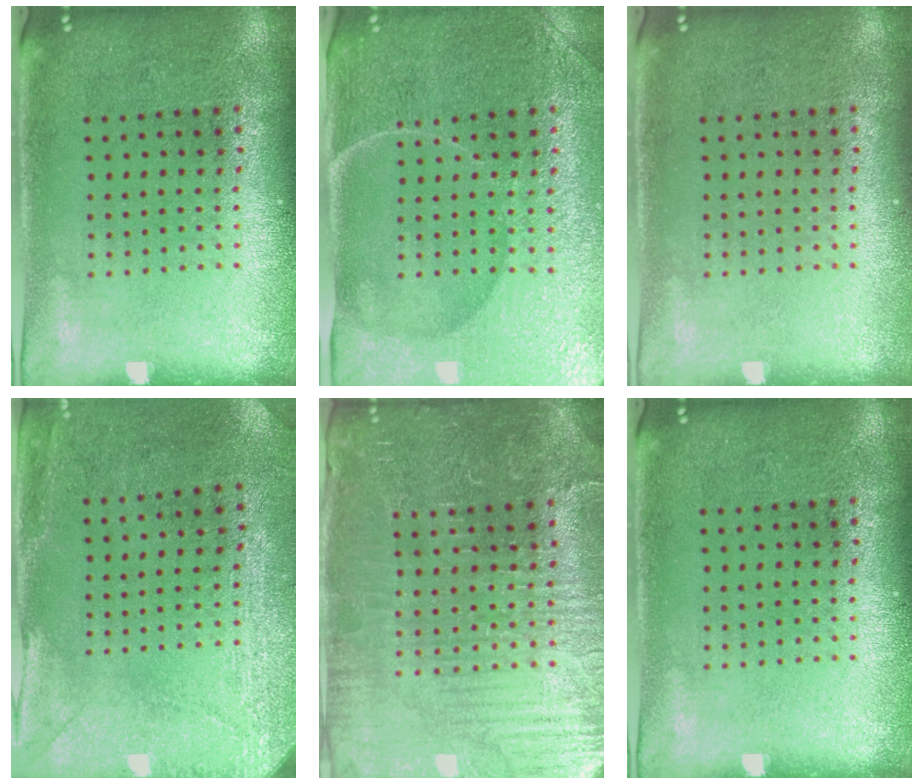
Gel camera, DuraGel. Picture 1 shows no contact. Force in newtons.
{"total": 4.7, "press": 4.4, "slide": 1.6}
{"total": 0.0}
{"total": 2.9, "press": 2.5, "slide": 1.5}
{"total": 4.4, "press": 4.2, "slide": 1.2}
{"total": 0.0}